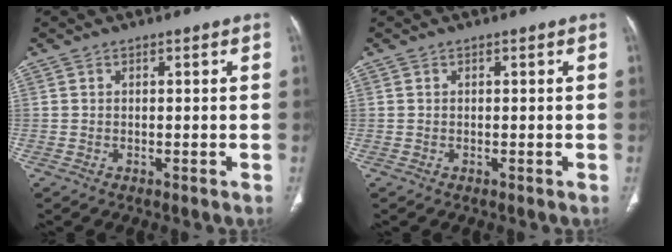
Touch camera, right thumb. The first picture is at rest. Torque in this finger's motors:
{"motor_torque": [0.11, 0.11, -0.12, 0.12, 0.00]}